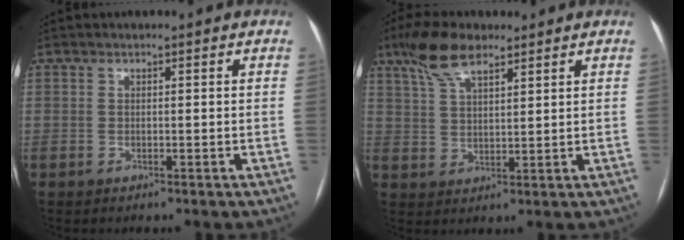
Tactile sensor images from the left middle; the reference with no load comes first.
{"total": 7.9, "force": [5.6, 2.4, 5.1], "torque": [-0.111, 0.020, 0.108]}